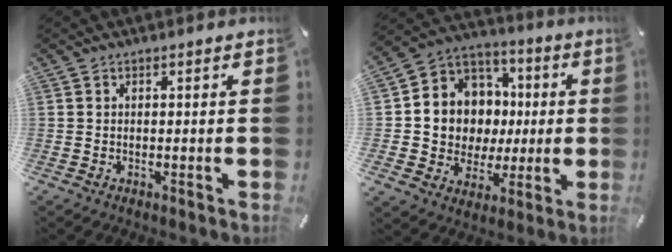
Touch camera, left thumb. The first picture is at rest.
{"total": 11.3, "force": [-0.1, 11.2, 1.6], "torque": [-0.029, -0.017, 0.014]}